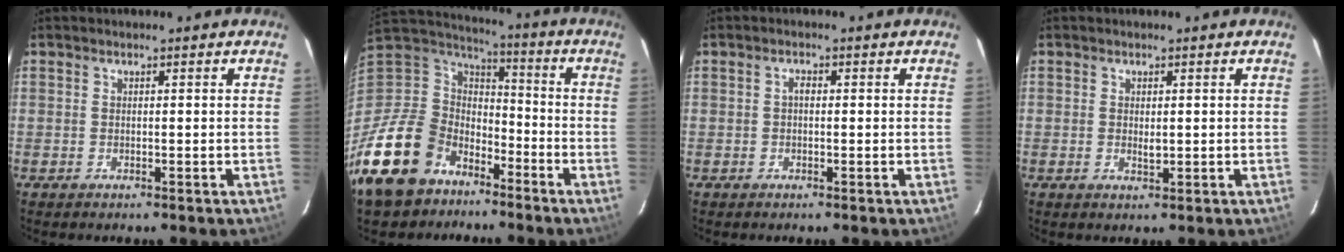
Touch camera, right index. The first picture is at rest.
{"total": 19.6, "force": [-13.0, 13.2, 6.4], "torque": [-0.175, 0.028, -0.211]}
{"total": 1.1, "force": [0.0, 0.7, 0.9], "torque": [-0.015, 0.006, -0.003]}
{"total": 1.5, "force": [0.1, 0.8, 1.3], "torque": [-0.023, -0.001, 0.003]}